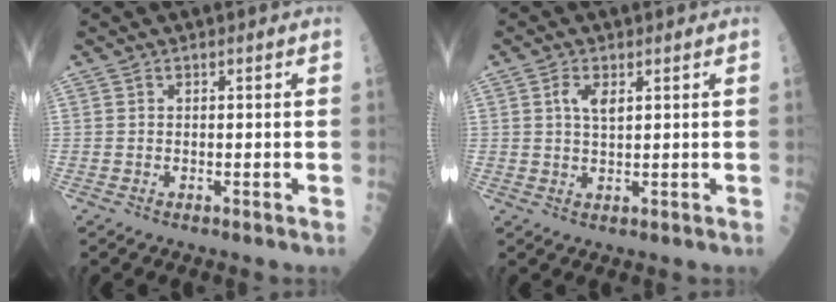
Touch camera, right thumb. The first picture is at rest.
{"total": 3.3, "force": [1.1, 1.5, 2.7], "torque": [-0.048, -0.005, 0.020]}